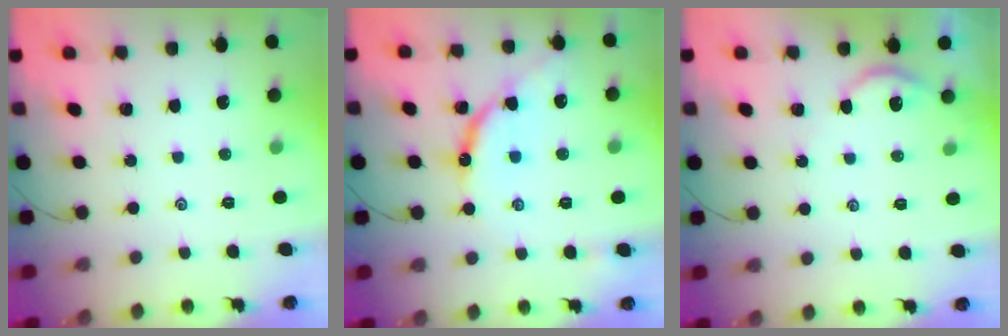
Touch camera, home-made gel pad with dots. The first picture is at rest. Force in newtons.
{"total": 11.0, "press": 10.9, "slide": 0.9}
{"total": 4.4, "press": 4.4, "slide": 0.5}